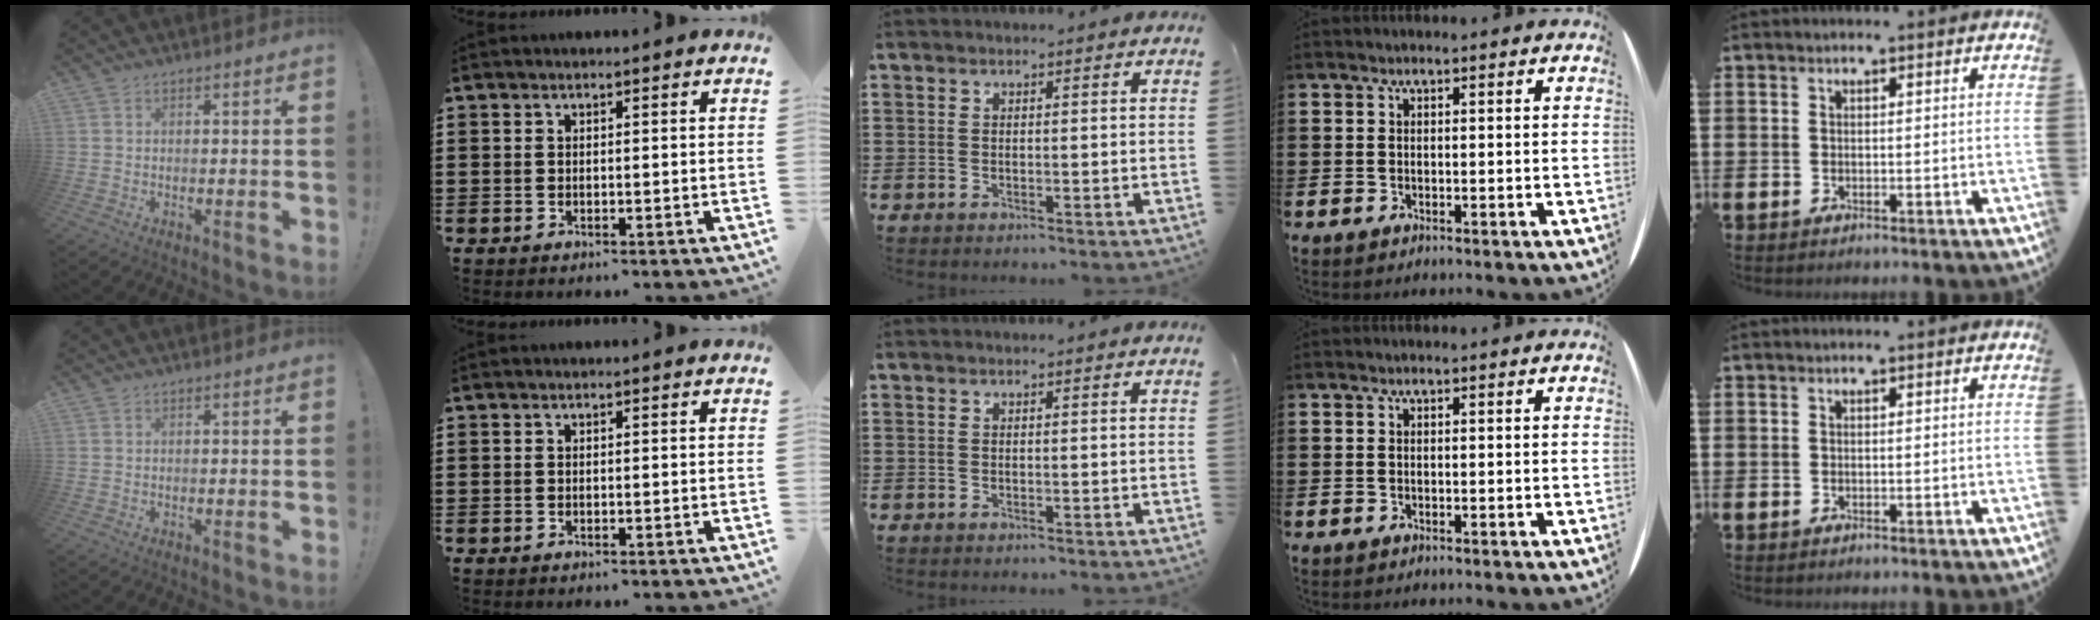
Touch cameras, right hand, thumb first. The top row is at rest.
{}